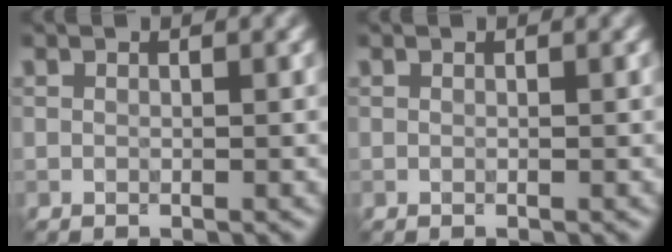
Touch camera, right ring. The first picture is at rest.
{"total": 0.0}